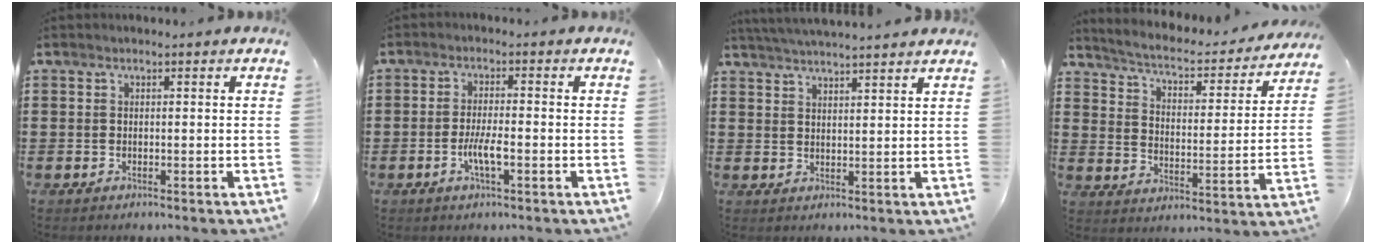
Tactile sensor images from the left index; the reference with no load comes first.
{"total": 4.1, "force": [-1.3, 0.8, 3.8], "torque": [-0.079, -0.003, -0.027]}
{"total": 3.4, "force": [3.3, -0.7, 0.4], "torque": [-0.020, -0.012, 0.060]}
{"total": 3.3, "force": [3.1, 0.3, 1.3], "torque": [-0.046, -0.030, 0.040]}